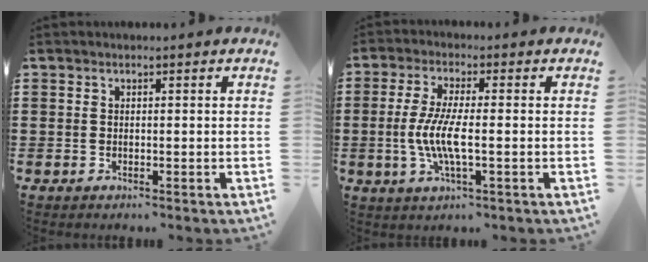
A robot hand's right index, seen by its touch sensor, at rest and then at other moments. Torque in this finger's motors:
{"motor_torque": [1.75, -0.39, 0.75, 0.21]}